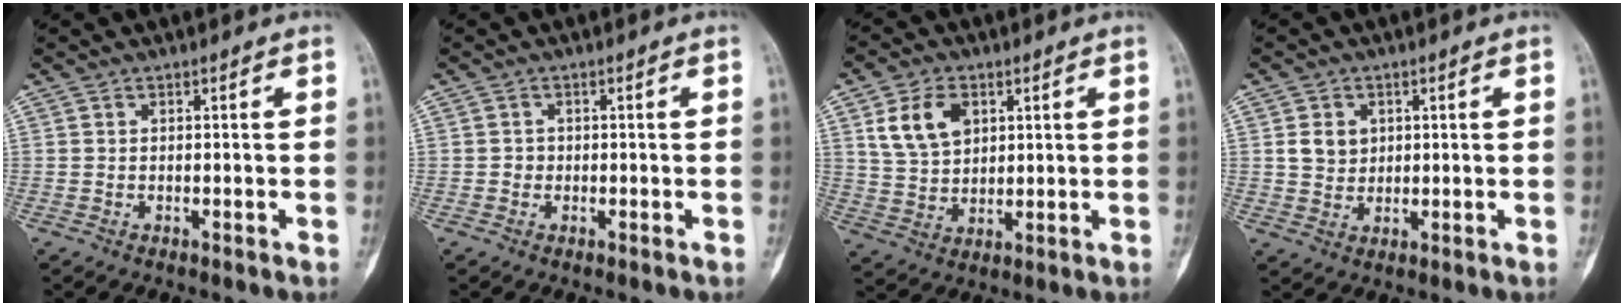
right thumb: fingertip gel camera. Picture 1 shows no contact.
{"total": 1.1, "force": [-0.2, 1.1, 0.2], "torque": [0.002, 0.005, -0.006]}
{"total": 9.3, "force": [3.5, 6.3, 5.8], "torque": [-0.092, -0.010, 0.074]}
{"total": 4.2, "force": [1.1, 3.6, 2.0], "torque": [-0.017, -0.004, 0.022]}